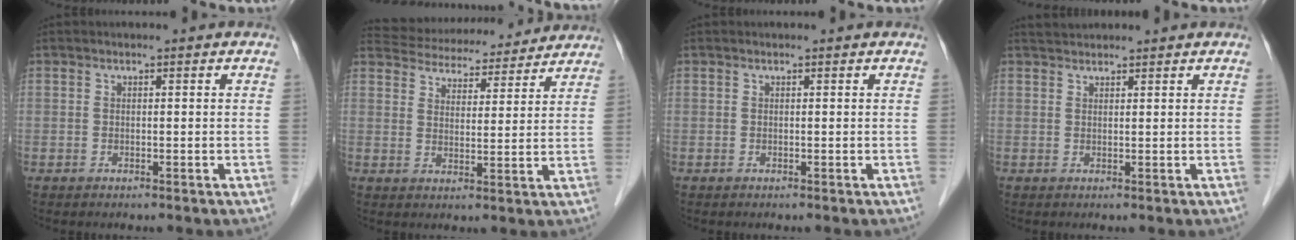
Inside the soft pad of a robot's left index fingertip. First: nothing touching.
{"total": 16.7, "force": [15.7, 4.1, 3.8], "torque": [-0.060, 0.029, 0.215]}
{"total": 0.0}
{"total": 2.1, "force": [2.0, 0.3, 0.1], "torque": [-0.008, 0.021, 0.040]}